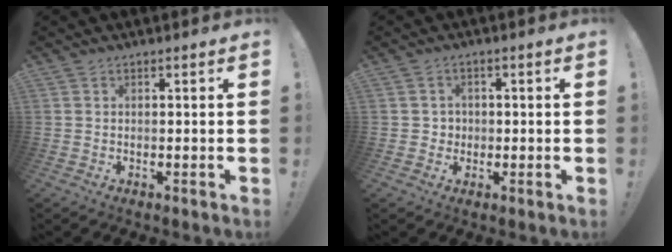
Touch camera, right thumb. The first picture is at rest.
{"total": 2.9, "force": [-0.1, 2.8, 0.6], "torque": [-0.014, 0.003, -0.002]}